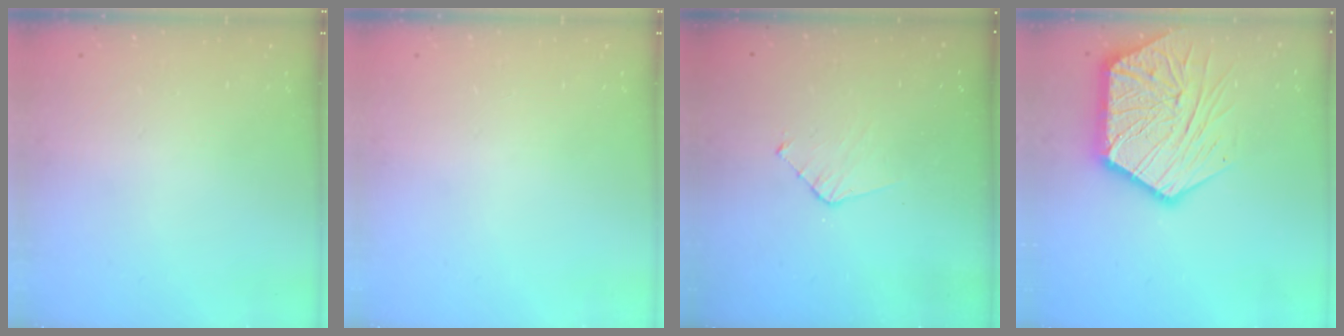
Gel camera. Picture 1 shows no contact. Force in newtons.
{"total": 0.0}
{"total": 3.2, "press": 3.2, "slide": 0.3}
{"total": 19.8, "press": 19.7, "slide": 1.9}